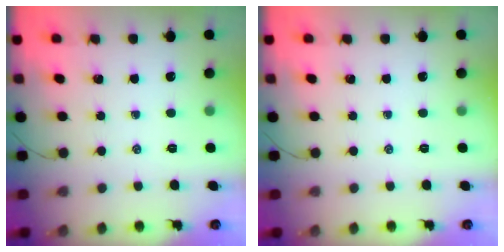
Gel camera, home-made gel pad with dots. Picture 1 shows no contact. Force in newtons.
{"total": 0.0}